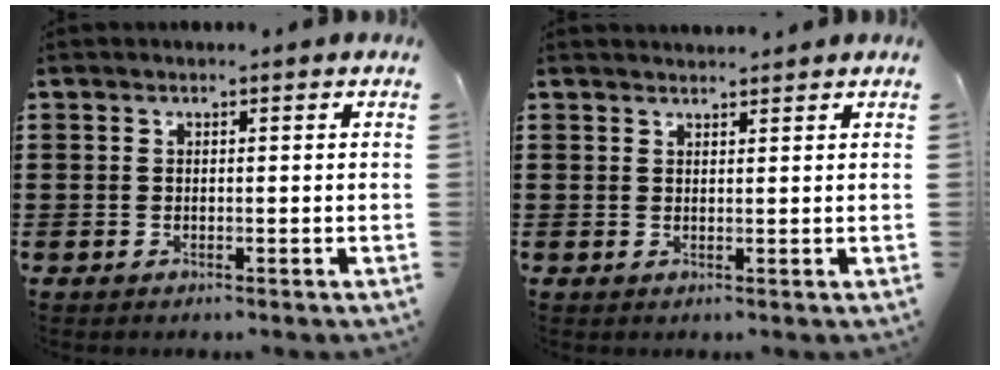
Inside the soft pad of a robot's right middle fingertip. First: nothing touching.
{"total": 1.4, "force": [1.4, 0.1, 0.0], "torque": [-0.003, 0.000, 0.027]}